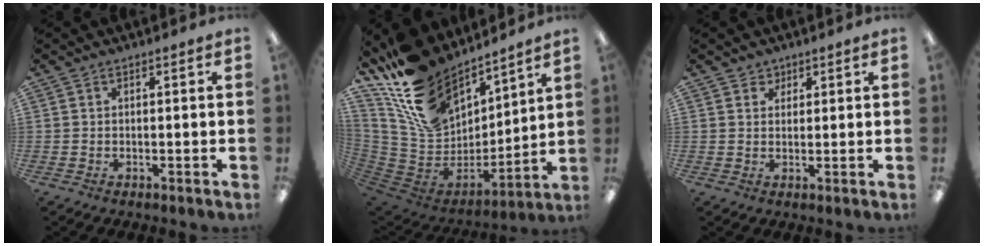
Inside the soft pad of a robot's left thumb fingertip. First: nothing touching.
{"total": 20.5, "force": [13.9, 12.2, 8.8], "torque": [-0.167, -0.088, 0.266]}
{"total": 2.8, "force": [1.7, 2.2, 0.1], "torque": [0.008, -0.004, 0.029]}